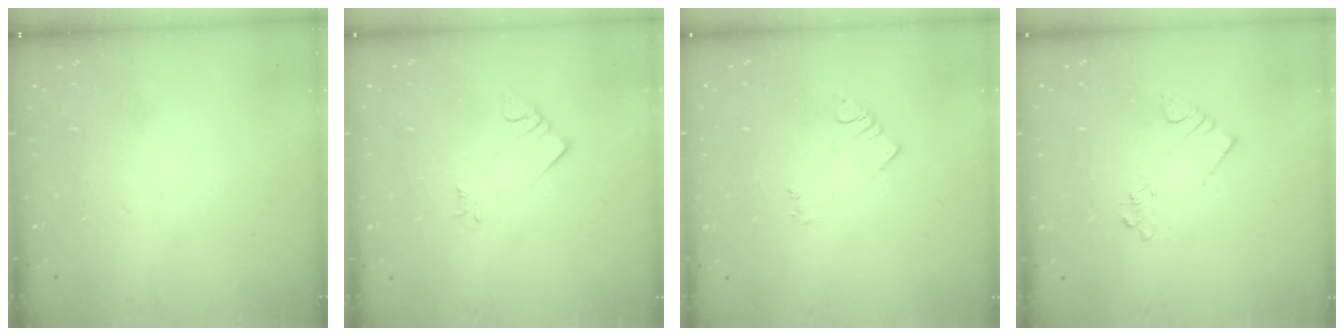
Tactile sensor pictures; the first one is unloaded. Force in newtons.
{"total": 2.3, "press": 2.3, "slide": 0.3}
{"total": 3.6, "press": 3.6, "slide": 0.4}
{"total": 3.4, "press": 3.3, "slide": 0.3}